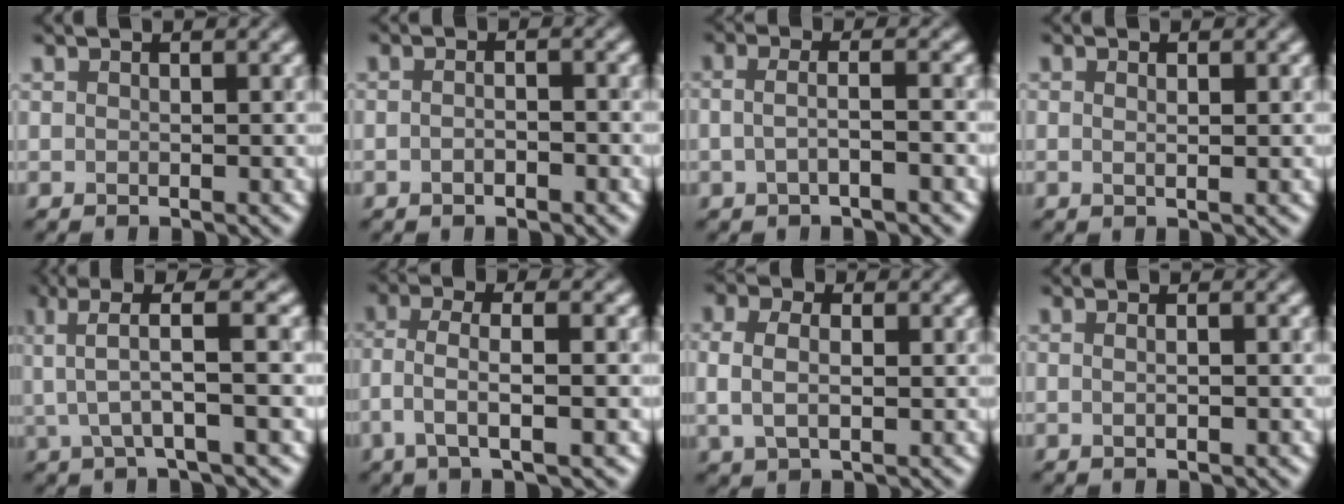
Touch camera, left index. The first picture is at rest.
{"total": 1.2, "force": [-0.9, 0.3, 0.7], "torque": [-0.008, -0.004, -0.017]}
{"total": 2.2, "force": [-0.9, 0.7, 1.8], "torque": [-0.024, 0.000, -0.017]}
{"total": 1.4, "force": [0.7, 0.5, 1.1], "torque": [-0.006, -0.002, -0.002]}
{"total": 5.1, "force": [1.7, 0.7, 4.7], "torque": [-0.083, 0.019, 0.034]}
{"total": 3.6, "force": [-1.2, 0.9, 3.3], "torque": [-0.071, 0.009, -0.017]}
{"total": 2.7, "force": [0.0, 1.8, 2.0], "torque": [-0.058, 0.003, 0.008]}
{"total": 3.3, "force": [0.9, 1.9, 2.5], "torque": [-0.004, 0.028, -0.022]}